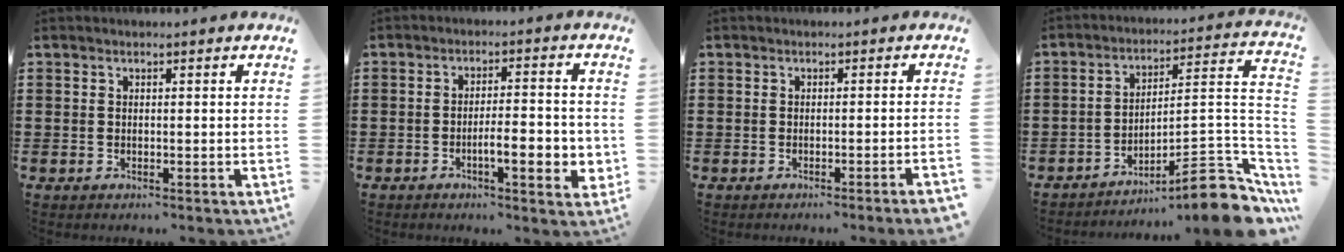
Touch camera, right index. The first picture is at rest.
{"total": 6.3, "force": [-1.9, 1.8, 5.7], "torque": [-0.080, -0.005, -0.035]}
{"total": 1.4, "force": [-1.0, -0.3, 0.9], "torque": [-0.016, -0.002, -0.019]}
{"total": 10.2, "force": [-7.3, 1.5, 7.0], "torque": [-0.094, 0.005, -0.138]}